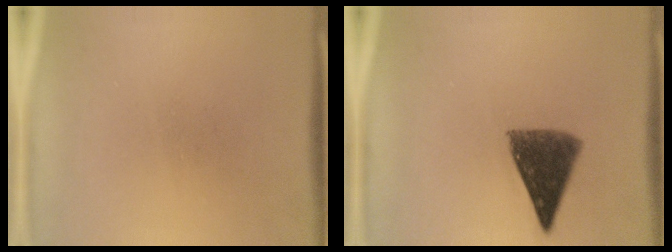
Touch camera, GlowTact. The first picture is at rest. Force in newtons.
{"total": 9.5}